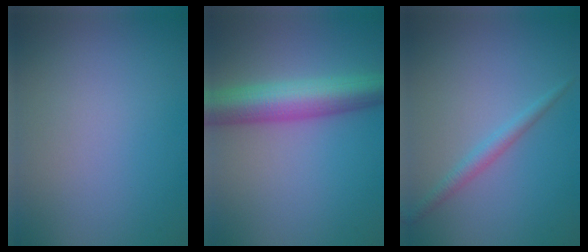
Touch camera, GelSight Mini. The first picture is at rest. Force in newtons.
{"total": 7.0, "press": 7.0, "slide": 0.2}
{"total": 1.7, "press": 1.7, "slide": 0.1}